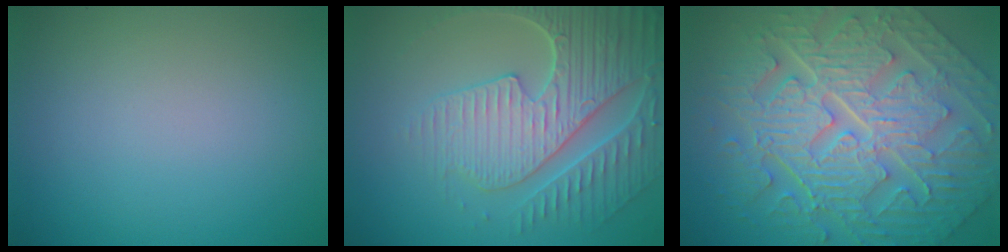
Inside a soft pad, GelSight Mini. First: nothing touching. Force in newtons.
{"total": 7.0, "press": 5.7, "slide": 4.2}
{"total": 11.7, "press": 7.9, "slide": 8.6}